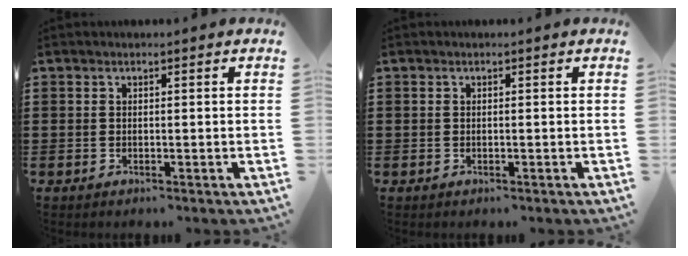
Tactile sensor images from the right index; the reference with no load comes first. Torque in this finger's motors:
{"motor_torque": [0.32, 0.28, 0.00, 0.01]}